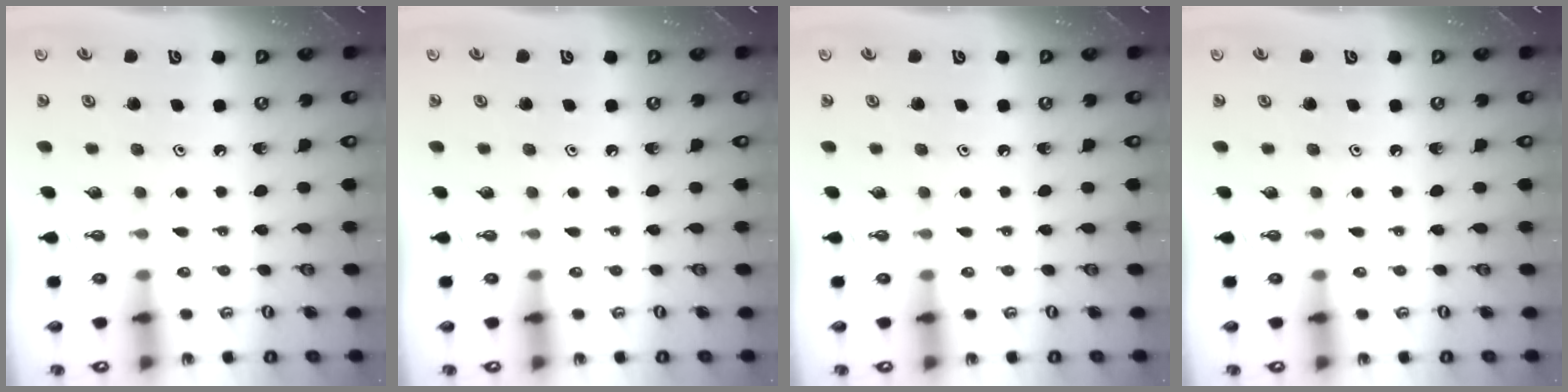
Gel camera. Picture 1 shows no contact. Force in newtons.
{"total": 0.0}
{"total": 0.0}
{"total": 0.0}